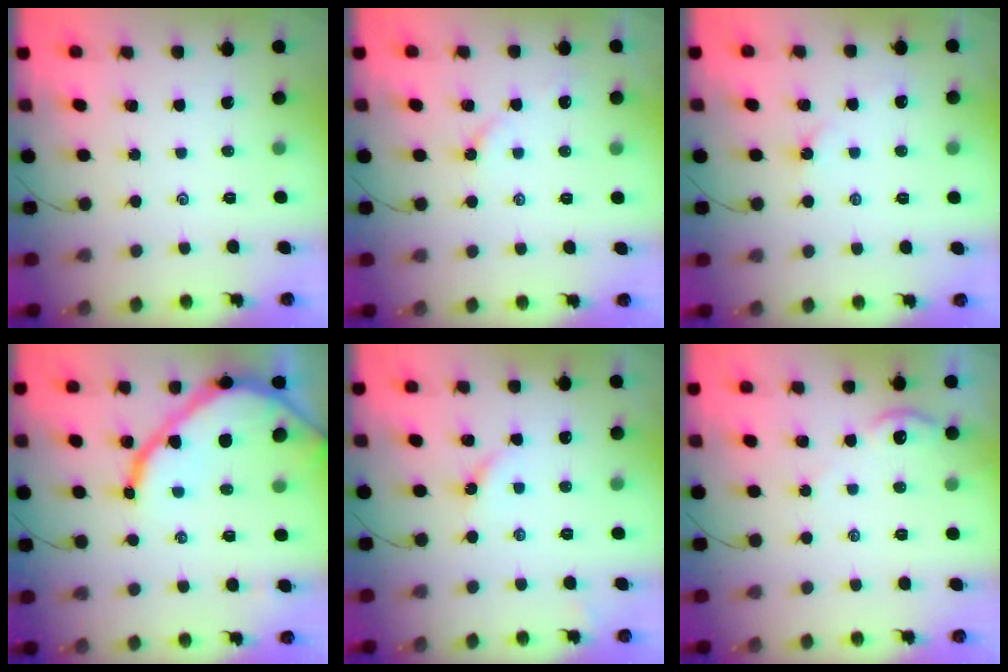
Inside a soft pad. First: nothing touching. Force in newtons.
{"total": 5.4, "press": 5.4, "slide": 0.6}
{"total": 1.9, "press": 1.9, "slide": 0.4}
{"total": 15.6, "press": 15.5, "slide": 1.6}
{"total": 3.8, "press": 3.8, "slide": 0.5}
{"total": 2.2, "press": 2.2, "slide": 0.4}